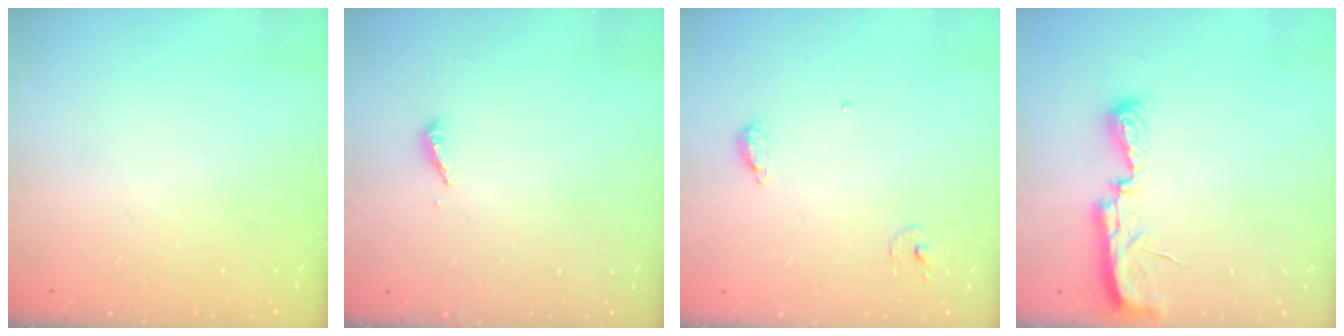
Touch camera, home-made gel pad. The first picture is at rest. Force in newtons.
{"total": 2.0, "press": 2.0, "slide": 0.2}
{"total": 6.4, "press": 6.4, "slide": 0.5}
{"total": 7.4, "press": 7.3, "slide": 0.6}